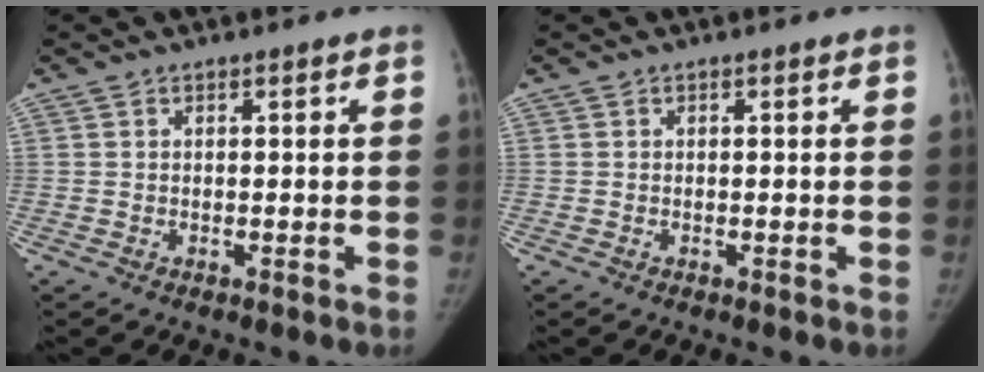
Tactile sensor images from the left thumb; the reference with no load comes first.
{"total": 0.0}